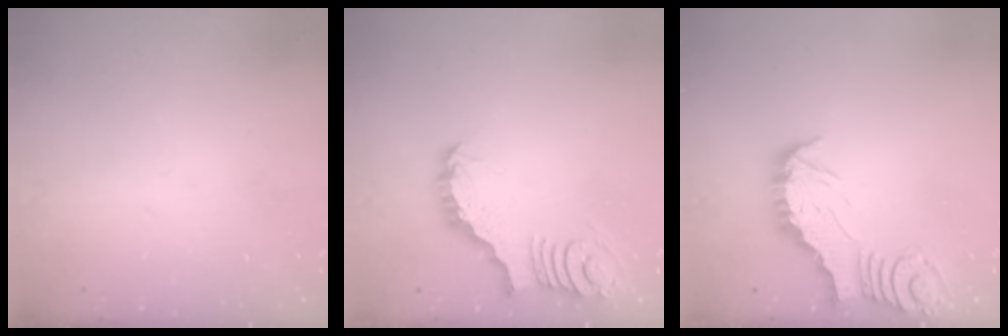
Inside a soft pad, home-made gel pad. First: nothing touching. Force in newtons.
{"total": 2.4, "press": 2.4, "slide": 0.3}
{"total": 2.4, "press": 2.4, "slide": 0.2}